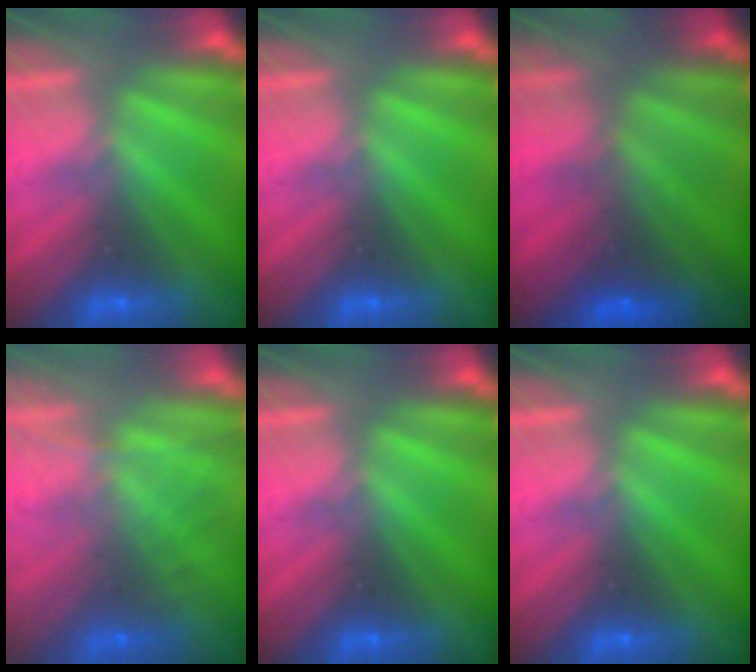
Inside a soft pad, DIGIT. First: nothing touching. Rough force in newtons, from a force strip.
{"total": 0.0}
{"total": 6.9}
{"total": 7.6}
{"total": 0.0}
{"total": 0.0}